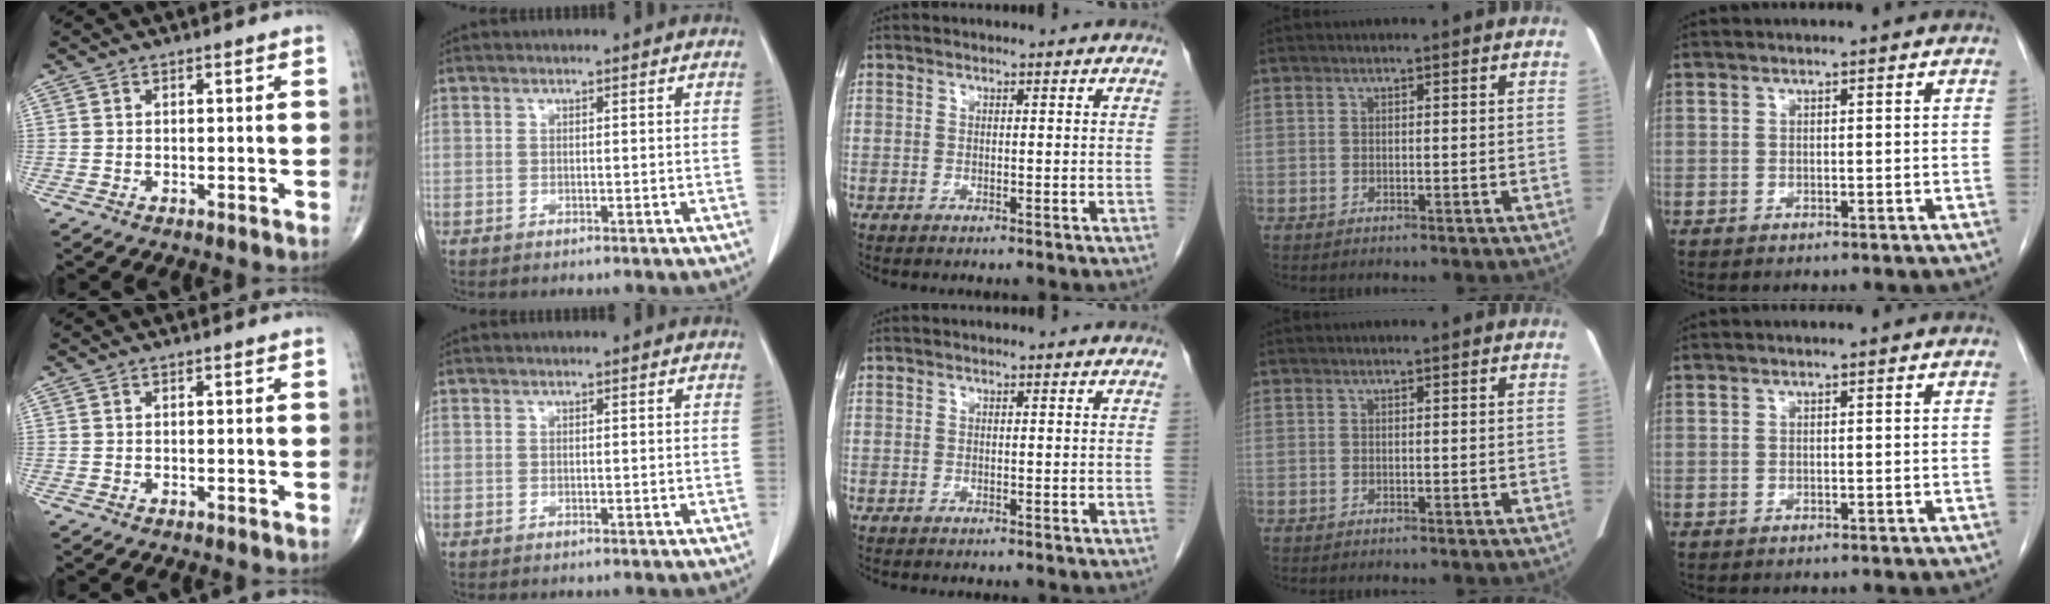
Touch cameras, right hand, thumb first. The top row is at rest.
{}